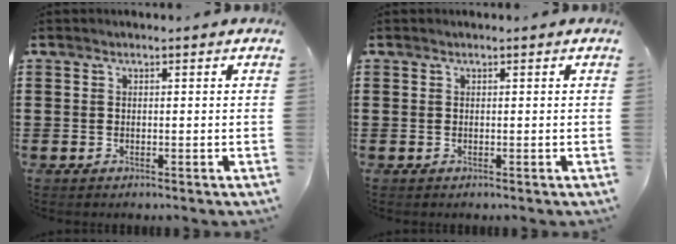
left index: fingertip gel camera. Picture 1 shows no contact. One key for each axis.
{"total": 0.0}